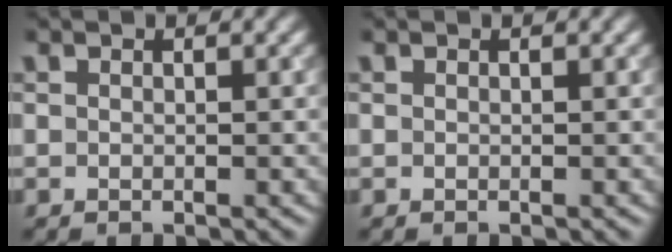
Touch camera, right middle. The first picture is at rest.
{"total": 0.0}